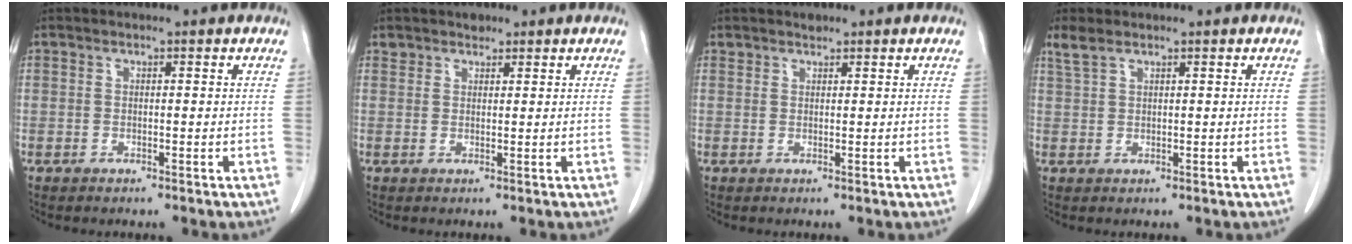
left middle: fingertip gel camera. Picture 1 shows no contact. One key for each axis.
{"total": 1.5, "fx": 1.2, "fy": 0.8, "fz": 0.1, "tx": 0.001, "ty": 0.002, "tz": 0.017}
{"total": 0.9, "fx": 0.8, "fy": 0.3, "fz": 0.1, "tx": -0.008, "ty": 0.001, "tz": 0.015}
{"total": 2.1, "fx": 1.7, "fy": 0.5, "fz": 1.1, "tx": -0.035, "ty": 0.013, "tz": 0.042}